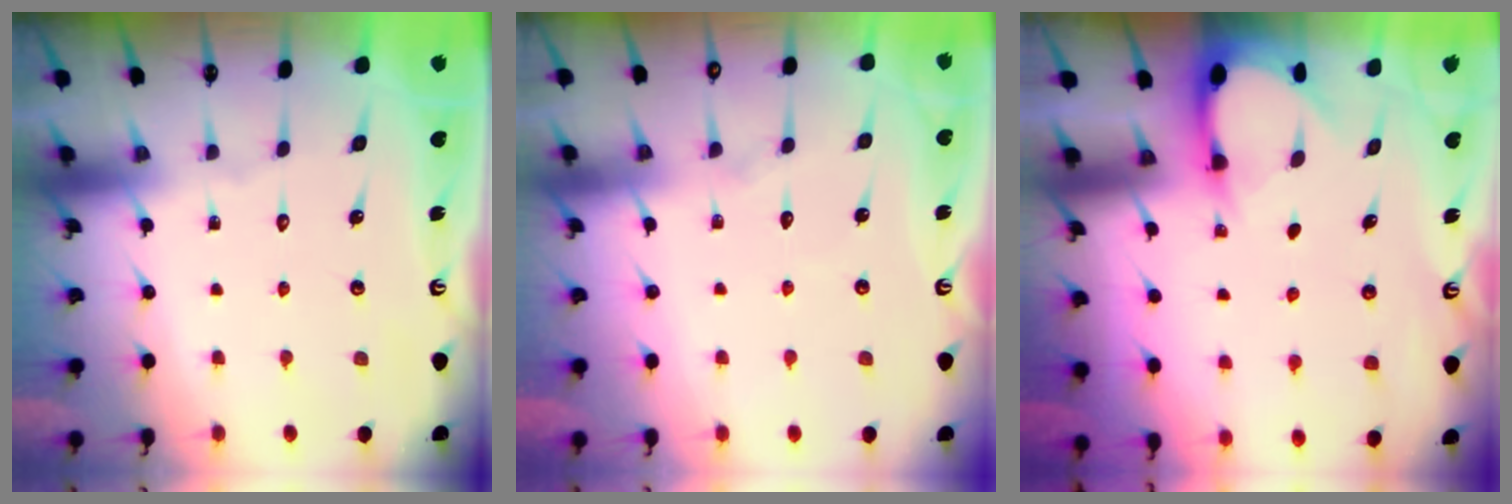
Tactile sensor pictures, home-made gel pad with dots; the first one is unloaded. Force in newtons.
{"total": 4.9, "press": 4.9, "slide": 0.5}
{"total": 3.0, "press": 3.0, "slide": 0.3}